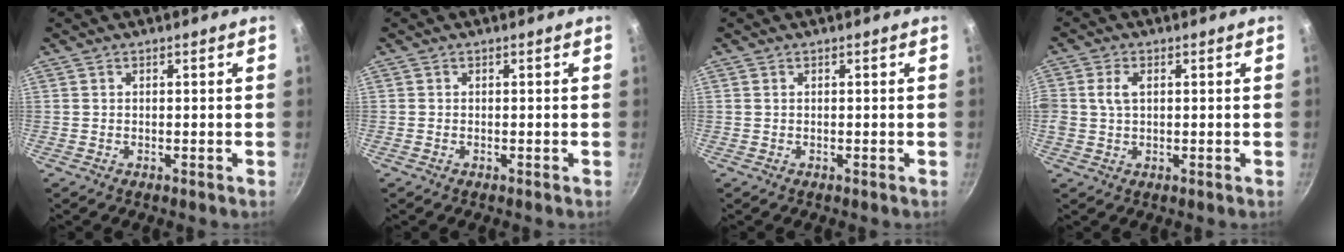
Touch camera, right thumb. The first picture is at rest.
{"total": 0.0}
{"total": 0.0}
{"total": 4.2, "force": [0.9, 2.6, 3.3], "torque": [-0.064, 0.008, 0.014]}